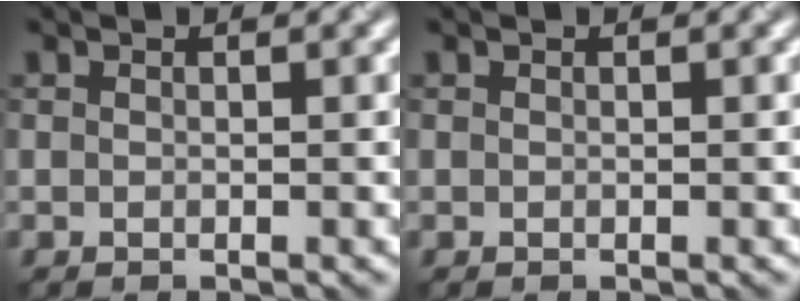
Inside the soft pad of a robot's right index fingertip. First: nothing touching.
{"total": 0.0}